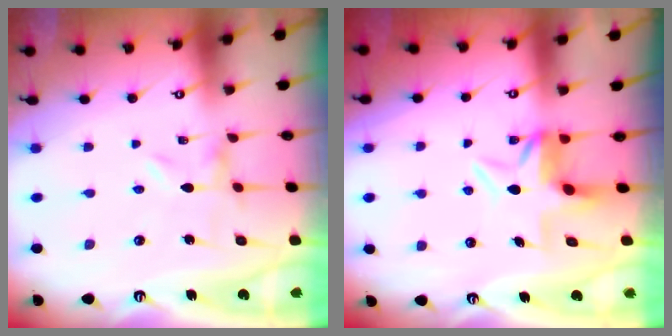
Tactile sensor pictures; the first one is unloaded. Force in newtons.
{"total": 5.8, "press": 5.8, "slide": 0.4}